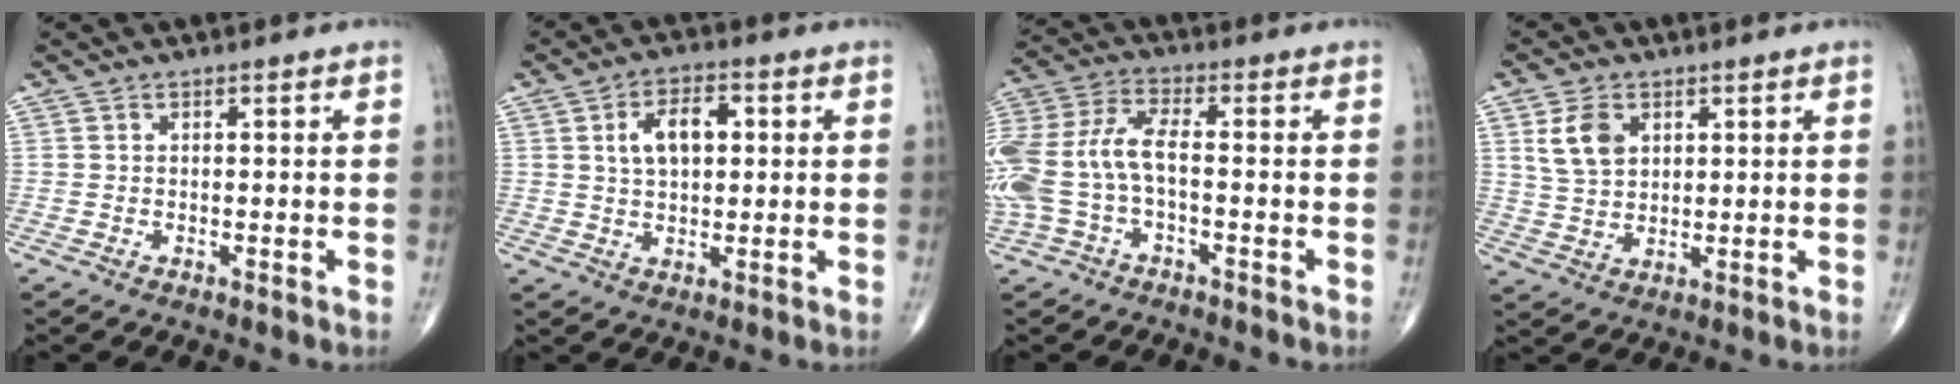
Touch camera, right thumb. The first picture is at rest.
{"total": 7.8, "force": [1.8, 4.4, 6.2], "torque": [-0.096, 0.008, 0.029]}
{"total": 14.2, "force": [-2.4, 6.9, 12.2], "torque": [-0.291, 0.032, -0.044]}
{"total": 7.0, "force": [2.6, 4.8, 4.4], "torque": [-0.068, -0.009, 0.055]}